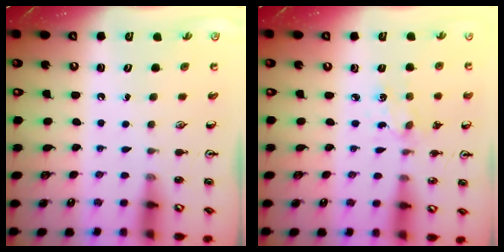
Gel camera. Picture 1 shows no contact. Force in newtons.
{"total": 2.2, "press": 2.1, "slide": 0.5}